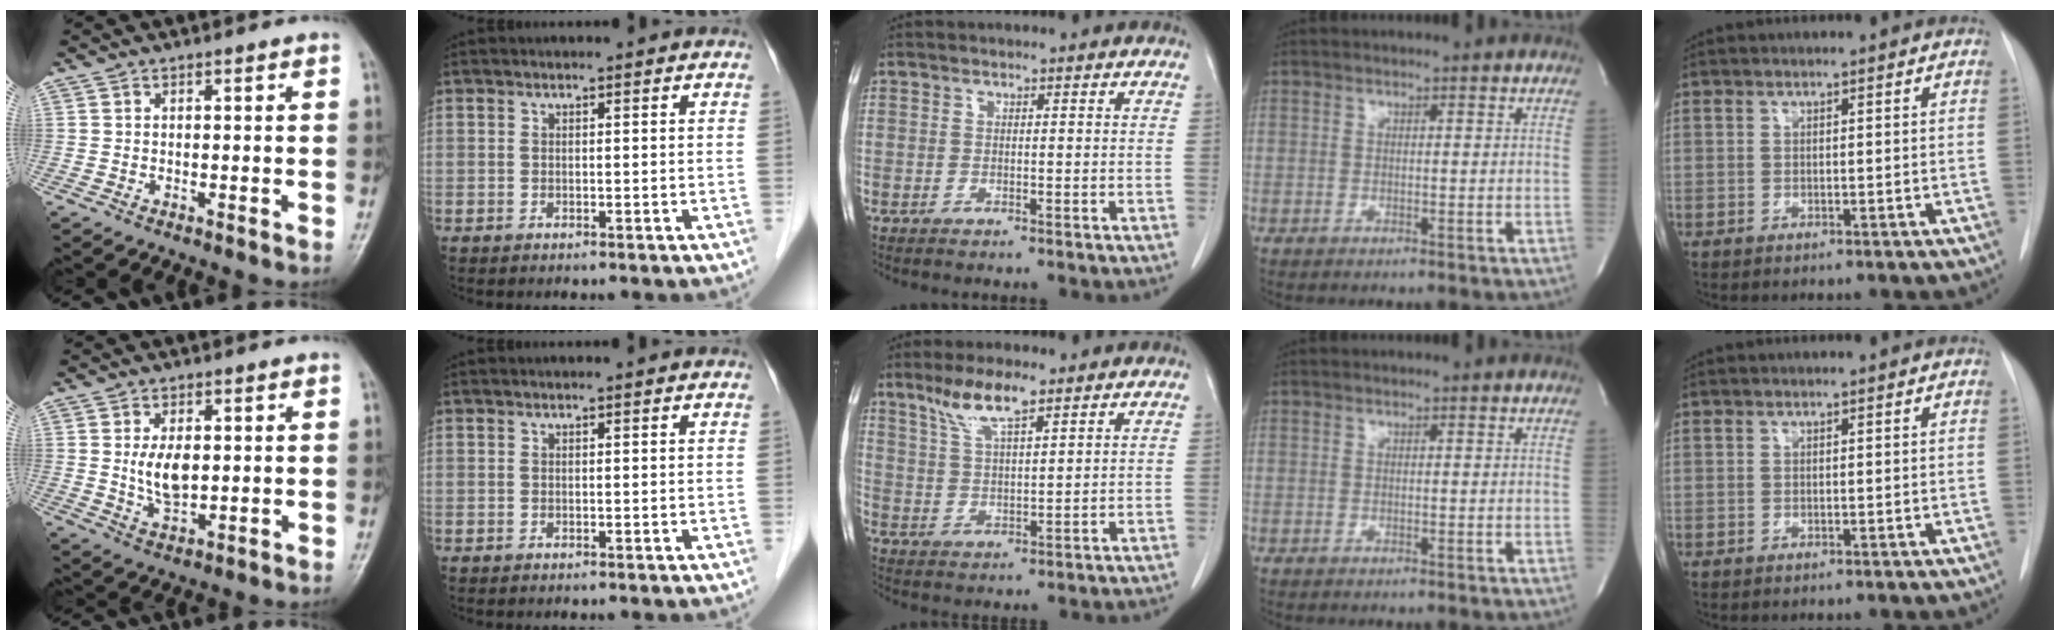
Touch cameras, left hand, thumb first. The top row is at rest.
{"thumb": {"total": 6.4, "force": [0.7, 3.5, 5.3], "torque": [-0.089, -0.011, 0.019]}, "middle": {"total": 7.1, "force": [4.9, 1.2, 5.0], "torque": [-0.106, 0.005, 0.097]}}